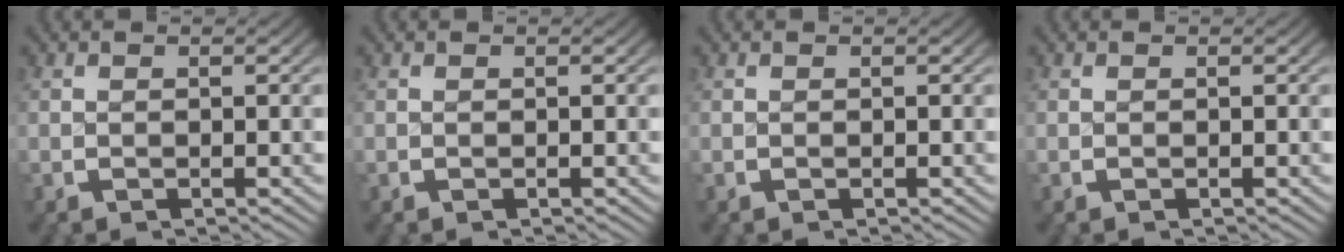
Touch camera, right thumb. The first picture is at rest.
{"total": 0.0}
{"total": 0.0}
{"total": 0.0}